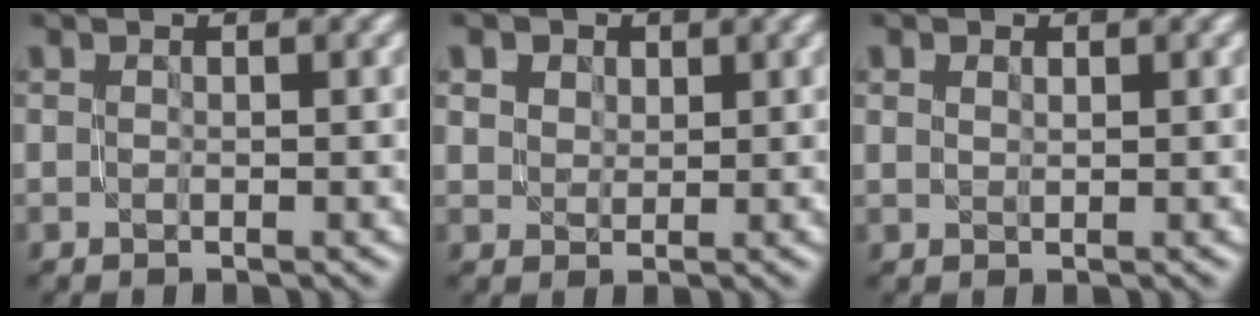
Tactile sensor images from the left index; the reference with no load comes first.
{"total": 3.9, "force": [2.6, 2.4, 1.5], "torque": [-0.049, 0.014, 0.039]}
{"total": 0.7, "force": [0.6, 0.4, 0.1], "torque": [-0.002, 0.000, 0.010]}